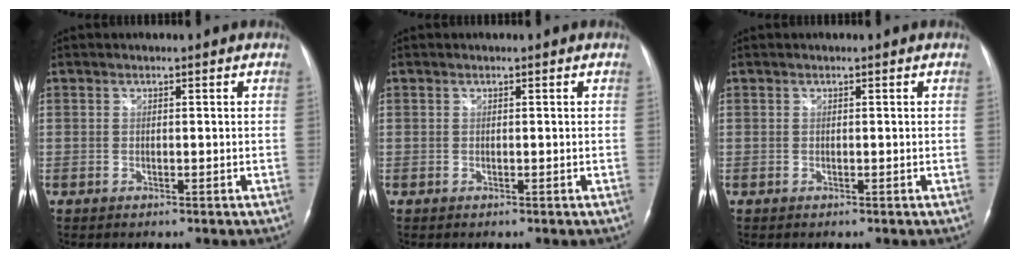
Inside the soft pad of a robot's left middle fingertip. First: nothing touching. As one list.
[{"total": 0.0}, {"total": 0.0}]